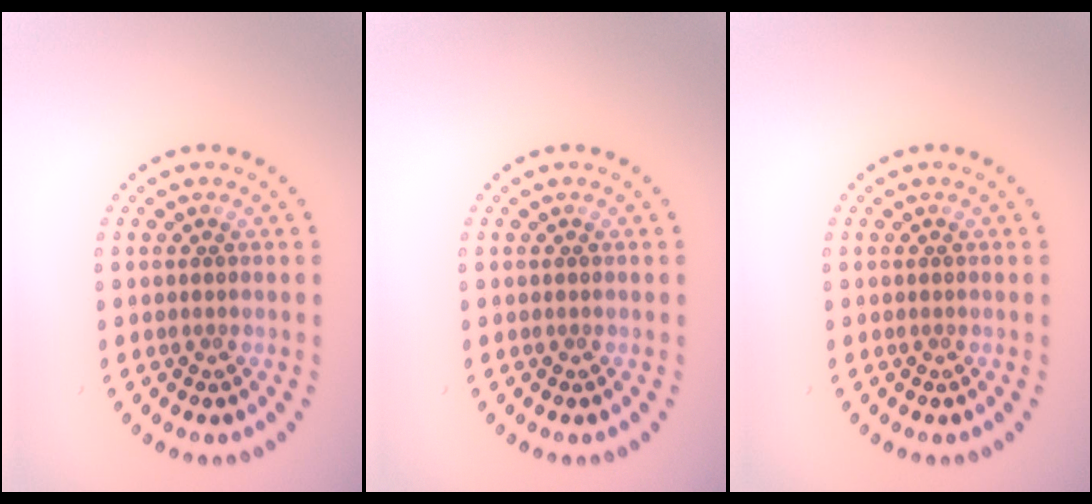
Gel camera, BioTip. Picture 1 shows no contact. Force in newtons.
{"total": 0.0}
{"total": 0.0}